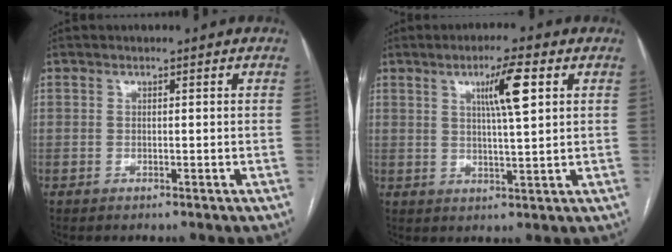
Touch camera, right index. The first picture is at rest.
{"total": 7.0, "force": [2.7, 0.3, 6.5], "torque": [-0.110, 0.003, 0.045]}